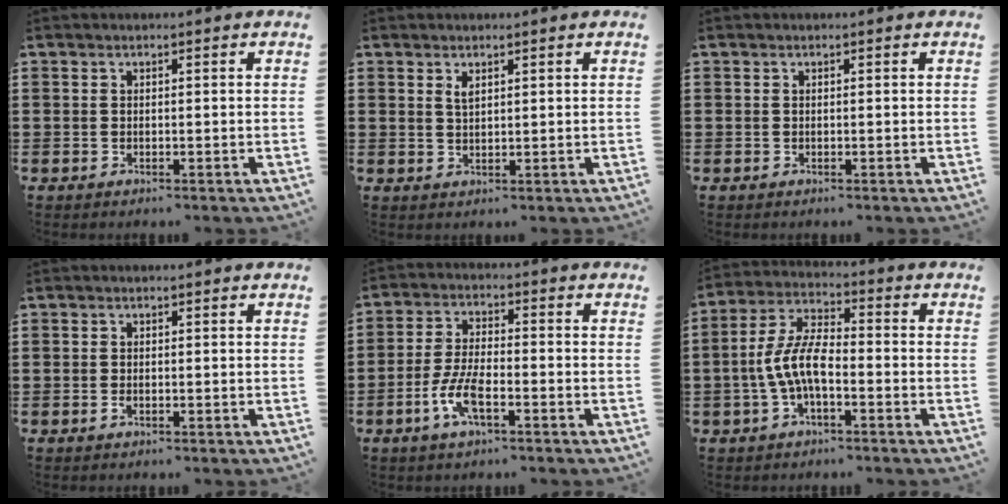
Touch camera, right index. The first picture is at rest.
{"total": 1.6, "force": [1.0, 0.6, 1.1], "torque": [-0.024, 0.002, 0.017]}
{"total": 0.0}
{"total": 0.6, "force": [-0.3, 0.3, 0.5], "torque": [-0.011, -0.004, -0.005]}
{"total": 6.4, "force": [-2.9, 2.0, 5.4], "torque": [-0.129, -0.010, -0.061]}
{"total": 7.7, "force": [-2.3, 2.8, 6.8], "torque": [-0.164, -0.009, -0.052]}